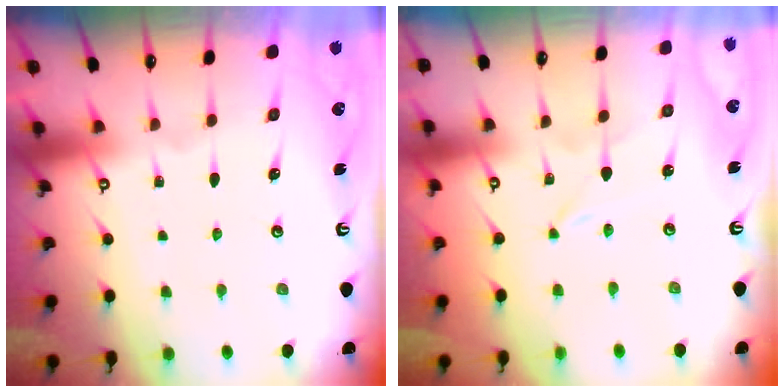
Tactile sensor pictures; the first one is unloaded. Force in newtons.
{"total": 0.0}